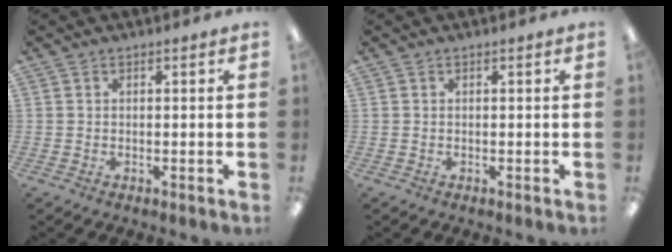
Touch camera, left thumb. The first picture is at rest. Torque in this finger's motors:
{"motor_torque": [-0.03, 0.03, 0.01, 0.01, 0.00]}